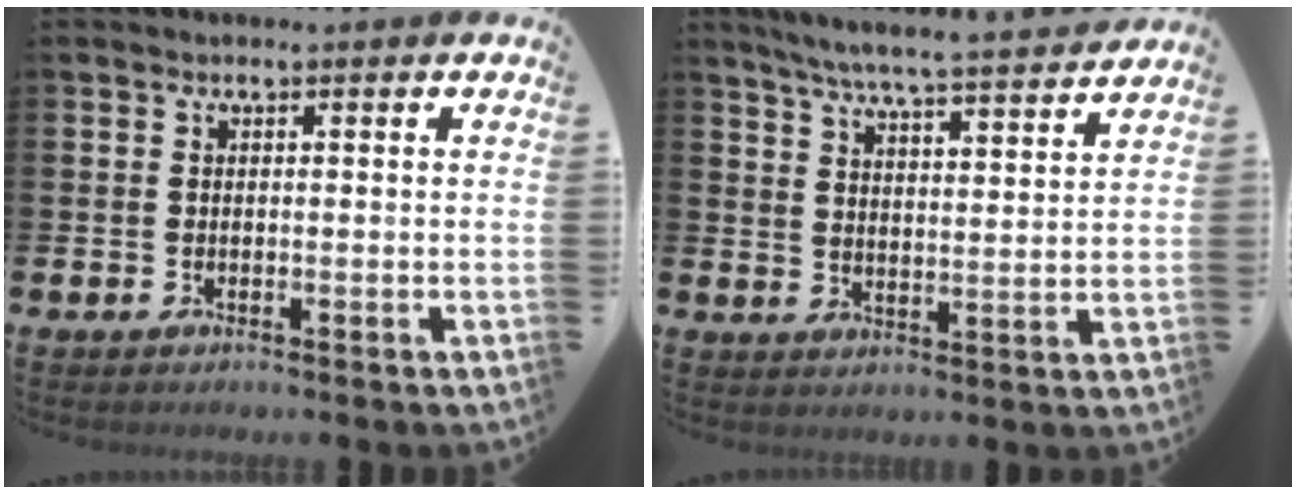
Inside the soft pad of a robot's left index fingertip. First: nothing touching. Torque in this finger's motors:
{"motor_torque": [0.91, -1.23, 0.50, 0.16]}